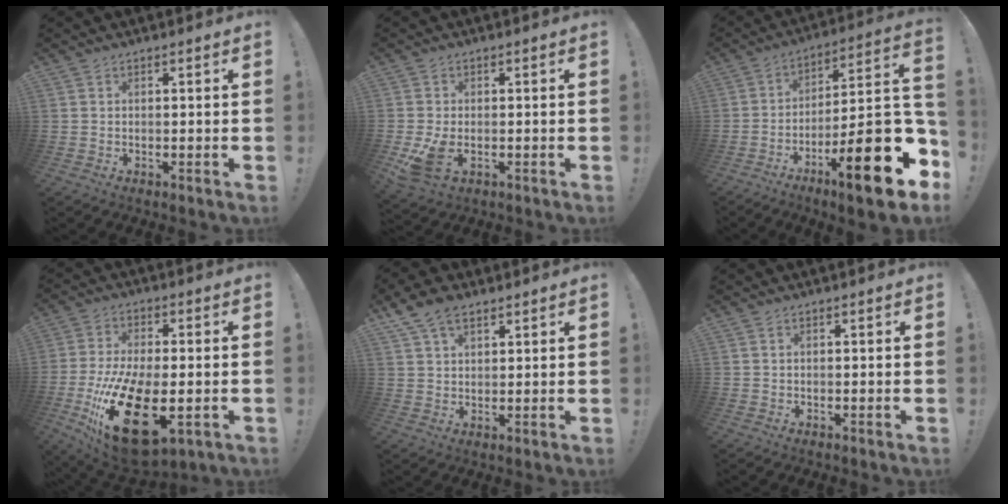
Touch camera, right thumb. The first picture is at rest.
{"total": 7.0, "force": [-1.9, 4.3, 5.2], "torque": [-0.097, -0.004, -0.028]}
{"total": 25.1, "force": [-11.0, 5.7, 21.8], "torque": [-0.303, 0.052, -0.170]}
{"total": 23.4, "force": [-6.3, 11.1, 19.7], "torque": [-0.390, 0.015, -0.086]}
{"total": 7.5, "force": [4.7, 4.1, 4.2], "torque": [-0.081, -0.006, 0.093]}
{"total": 0.0}